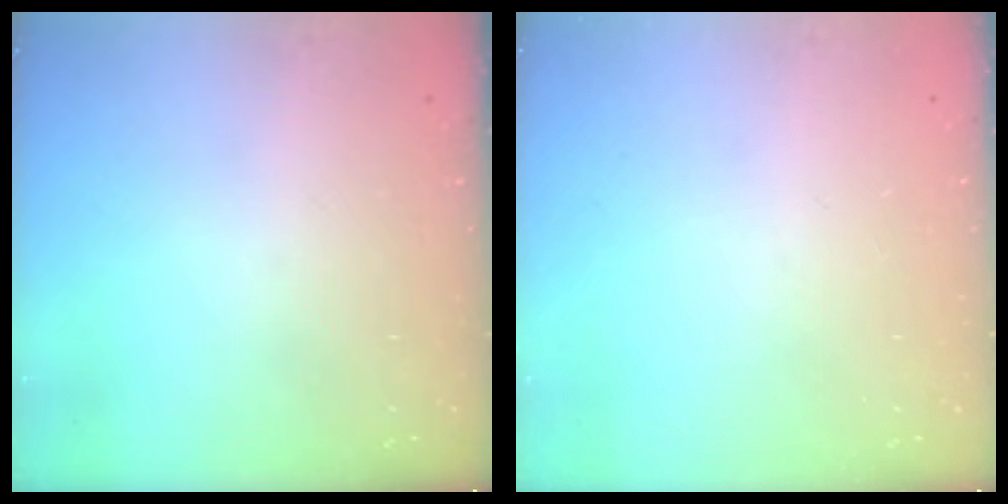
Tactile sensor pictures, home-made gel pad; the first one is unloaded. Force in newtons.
{"total": 0.0}